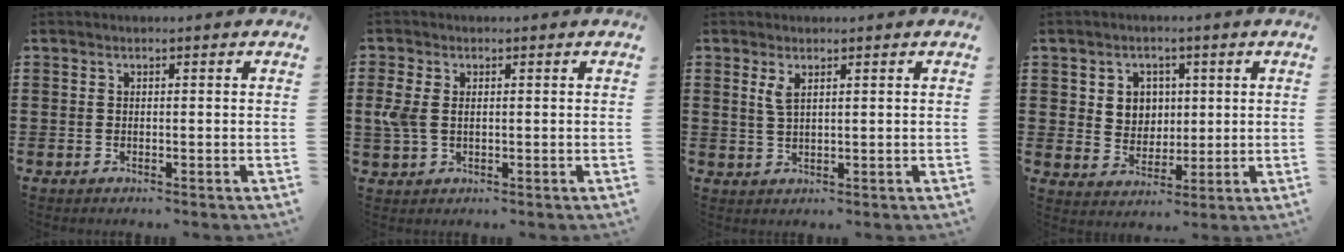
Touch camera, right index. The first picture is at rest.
{"total": 3.2, "force": [0.5, 2.0, 2.5], "torque": [-0.066, 0.002, 0.004]}
{"total": 2.4, "force": [1.2, 0.7, 1.9], "torque": [-0.041, 0.004, 0.021]}
{"total": 4.9, "force": [1.4, 4.5, 1.4], "torque": [-0.041, 0.011, 0.022]}